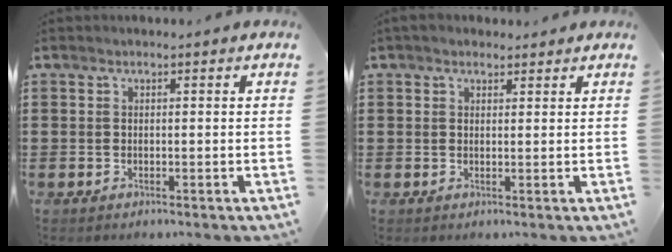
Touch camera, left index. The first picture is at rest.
{"total": 1.7, "force": [1.4, 0.9, 0.3], "torque": [-0.009, 0.007, 0.026]}